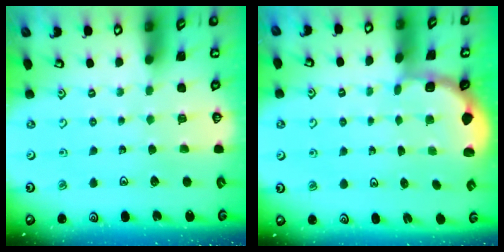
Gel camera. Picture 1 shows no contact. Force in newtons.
{"total": 1.8, "press": 1.7, "slide": 0.7}